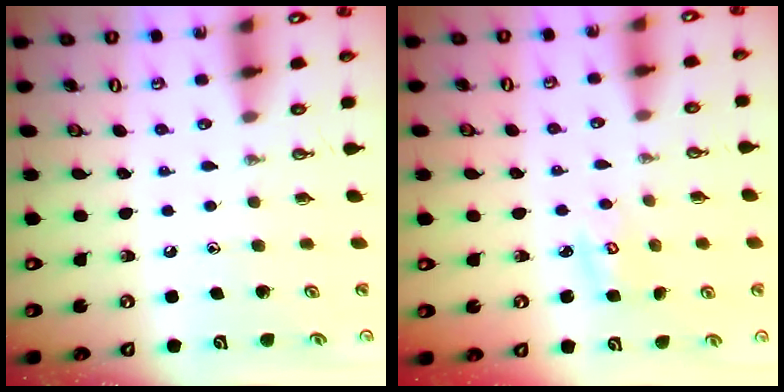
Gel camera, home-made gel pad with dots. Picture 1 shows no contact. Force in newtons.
{"total": 2.8, "press": 2.8, "slide": 0.1}